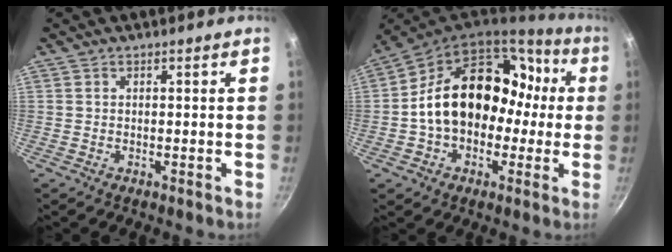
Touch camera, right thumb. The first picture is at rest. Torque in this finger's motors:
{"motor_torque": [1.12, 3.89, 2.00, -0.20, 0.21]}